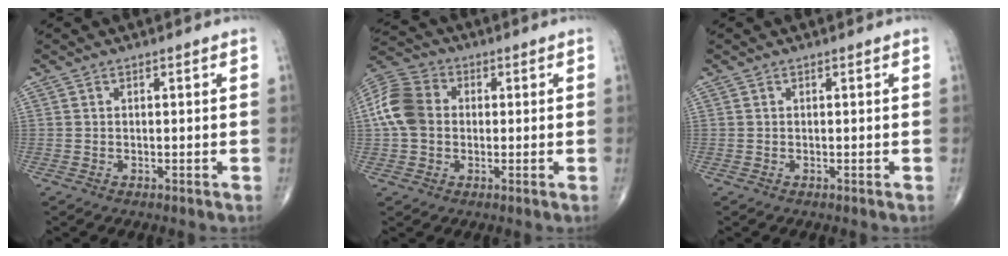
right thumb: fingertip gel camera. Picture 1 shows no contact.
{"total": 10.1, "force": [0.4, 7.9, 6.3], "torque": [-0.122, 0.025, -0.003]}
{"total": 0.0}